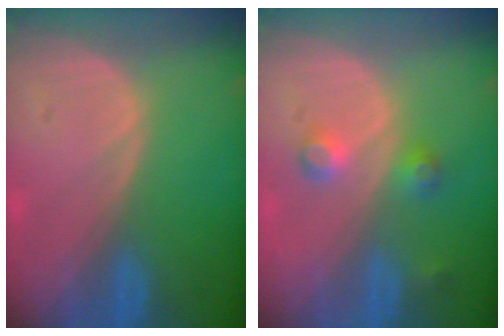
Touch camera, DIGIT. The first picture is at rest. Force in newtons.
{"total": 3.6, "press": 3.4, "slide": 1.1}